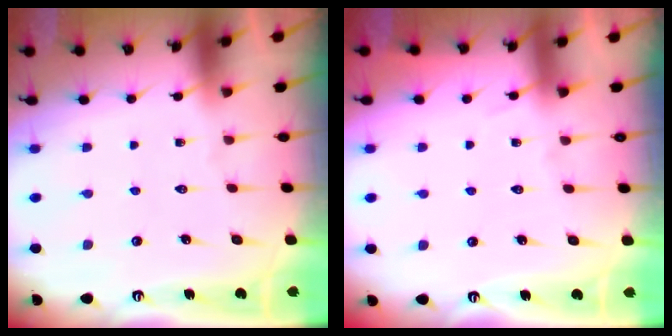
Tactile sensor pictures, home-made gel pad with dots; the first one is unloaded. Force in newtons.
{"total": 5.0, "press": 4.9, "slide": 0.7}